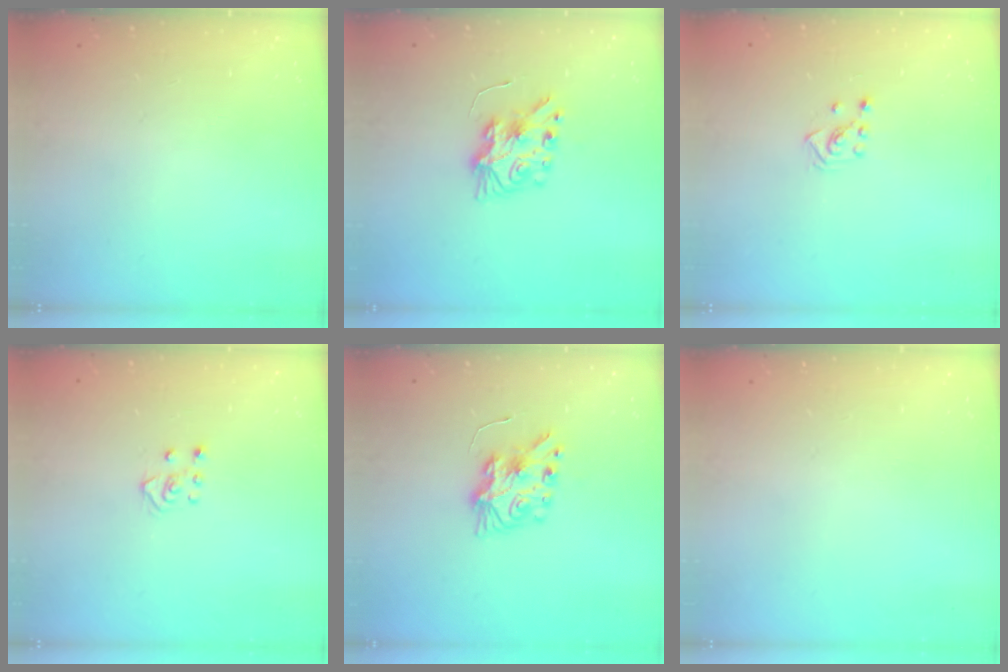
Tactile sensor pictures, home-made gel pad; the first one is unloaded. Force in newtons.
{"total": 7.7, "press": 7.7, "slide": 0.3}
{"total": 2.3, "press": 2.2, "slide": 0.7}
{"total": 4.3, "press": 4.2, "slide": 0.5}
{"total": 7.7, "press": 7.7, "slide": 0.3}
{"total": 0.0}